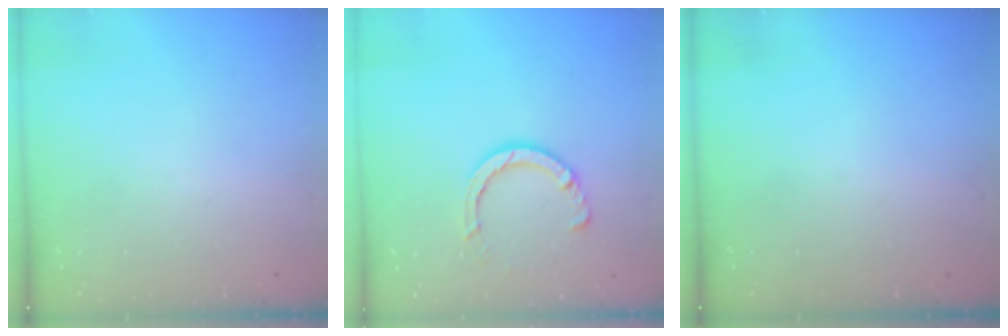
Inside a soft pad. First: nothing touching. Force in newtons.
{"total": 6.4, "press": 6.4, "slide": 0.7}
{"total": 0.0}